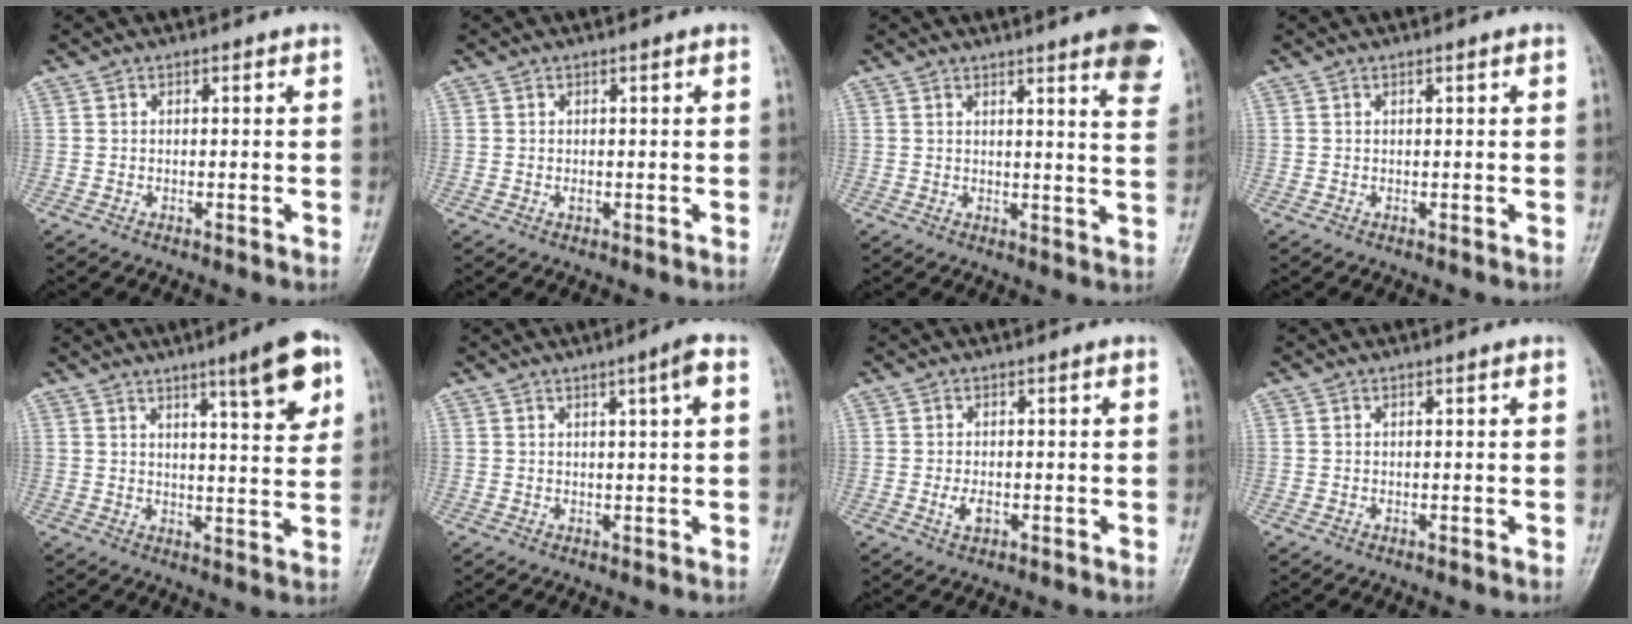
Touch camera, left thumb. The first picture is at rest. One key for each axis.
{"total": 0.8, "fx": 0.0, "fy": 0.3, "fz": 0.8, "tx": -0.012, "ty": 0.001, "tz": 0.003}
{"total": 10.3, "fx": 6.4, "fy": 1.2, "fz": 8.0, "tx": -0.082, "ty": -0.026, "tz": 0.066}
{"total": 0.5, "fx": 0.2, "fy": 0.0, "fz": 0.5, "tx": -0.009, "ty": 0.001, "tz": 0.004}
{"total": 10.7, "fx": 5.7, "fy": 1.7, "fz": 8.8, "tx": -0.112, "ty": -0.027, "tz": 0.078}
{"total": 3.3, "fx": 1.2, "fy": -0.2, "fz": 3.1, "tx": -0.050, "ty": 0.000, "tz": 0.021}
{"total": 2.4, "fx": -0.6, "fy": 1.2, "fz": 2.0, "tx": -0.041, "ty": 0.002, "tz": -0.008}
{"total": 0.0}